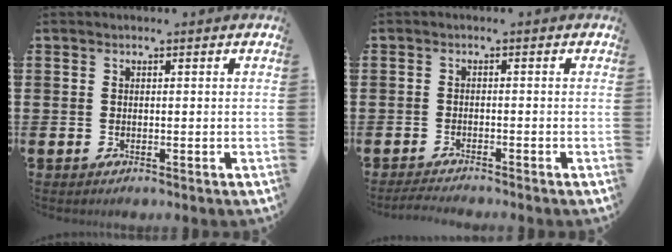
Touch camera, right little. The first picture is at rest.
{"total": 1.4, "force": [-1.3, 0.0, 0.5], "torque": [-0.009, 0.003, -0.026]}